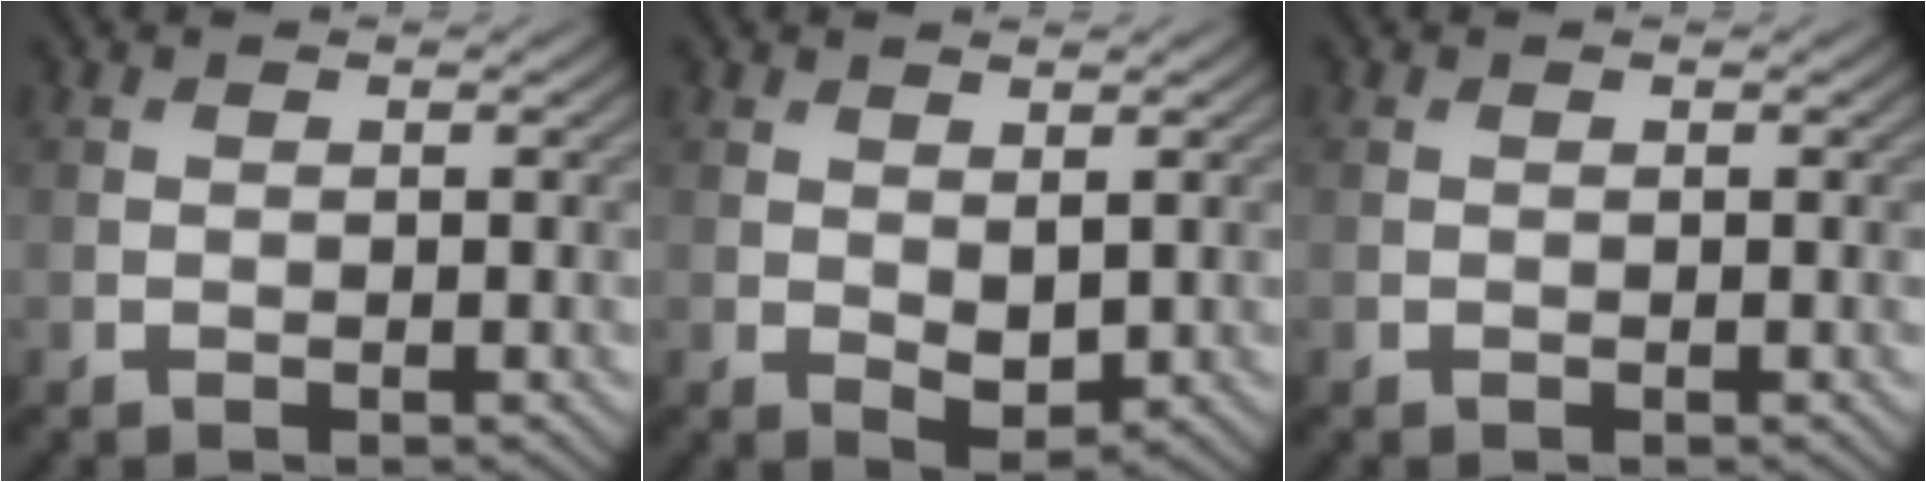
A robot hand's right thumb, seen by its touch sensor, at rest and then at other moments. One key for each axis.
{"total": 2.5, "fx": 0.6, "fy": 1.4, "fz": 1.9, "tx": -0.036, "ty": -0.009, "tz": 0.017}
{"total": 0.0}